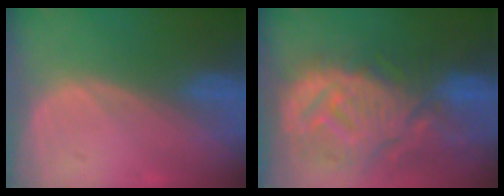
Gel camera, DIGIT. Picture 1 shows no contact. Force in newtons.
{"total": 13.0, "press": 11.4, "slide": 6.3}